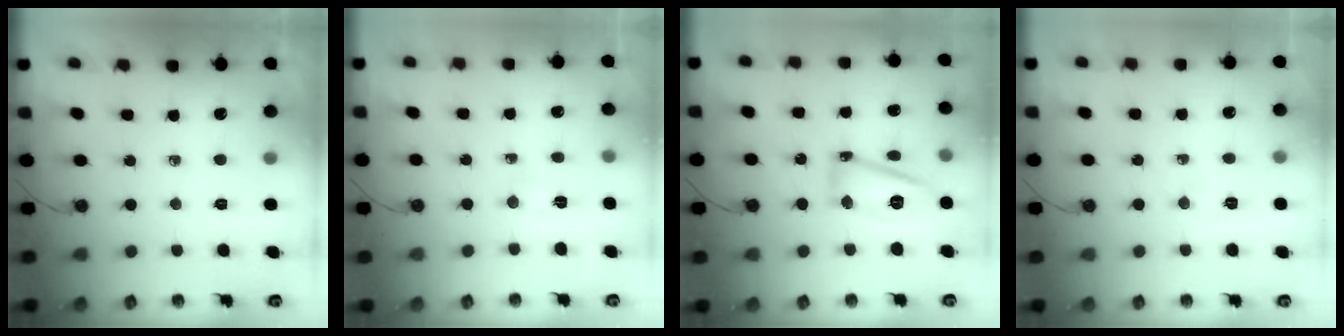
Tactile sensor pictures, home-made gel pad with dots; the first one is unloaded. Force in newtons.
{"total": 2.5, "press": 2.5, "slide": 0.3}
{"total": 12.7, "press": 12.6, "slide": 1.4}
{"total": 3.7, "press": 3.6, "slide": 0.5}